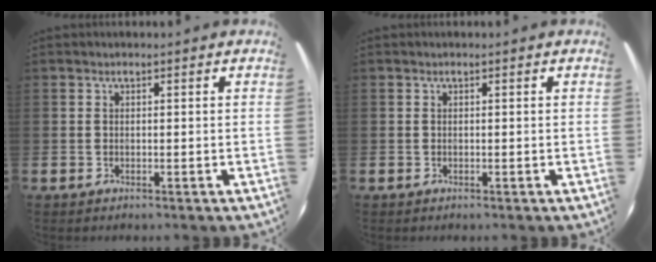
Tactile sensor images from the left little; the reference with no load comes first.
{"total": 0.0}